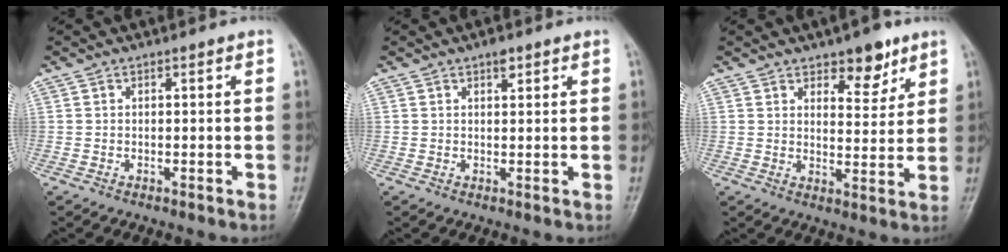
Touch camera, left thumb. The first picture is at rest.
{"total": 1.9, "force": [1.2, 0.8, 1.1], "torque": [-0.010, -0.005, 0.017]}
{"total": 7.1, "force": [4.8, 3.4, 4.0], "torque": [-0.027, -0.032, 0.070]}